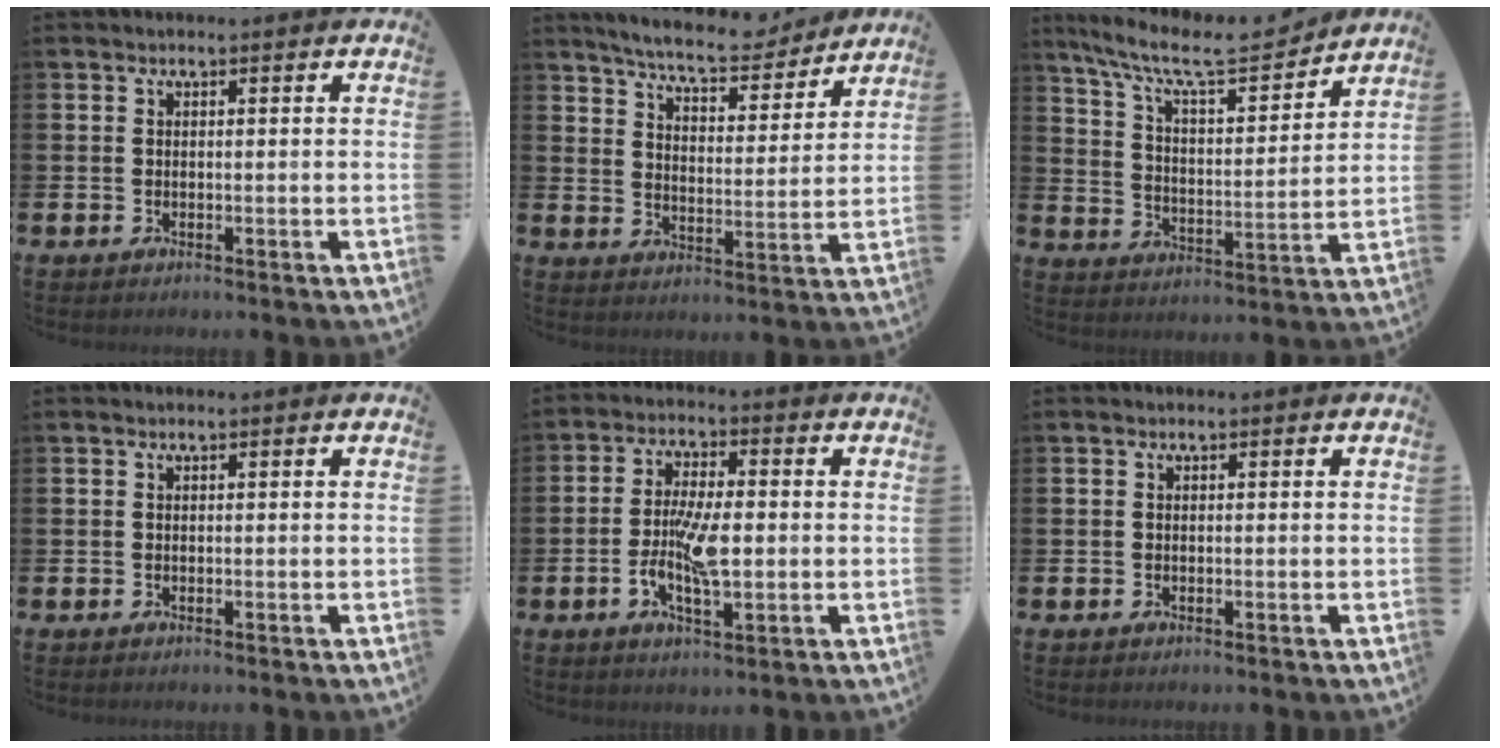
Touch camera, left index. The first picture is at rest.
{"total": 7.4, "force": [7.0, 0.9, 2.0], "torque": [-0.064, -0.042, 0.123]}
{"total": 9.9, "force": [8.6, 2.3, 4.3], "torque": [-0.115, -0.052, 0.147]}
{"total": 0.0}
{"total": 7.2, "force": [-1.0, 2.5, 6.7], "torque": [-0.127, 0.001, -0.022]}
{"total": 0.0}